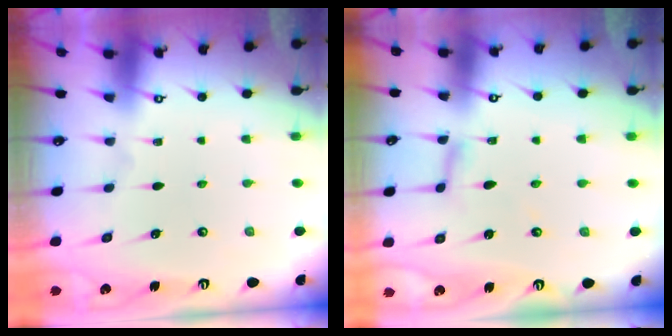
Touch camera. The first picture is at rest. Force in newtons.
{"total": 3.3, "press": 3.3, "slide": 0.3}